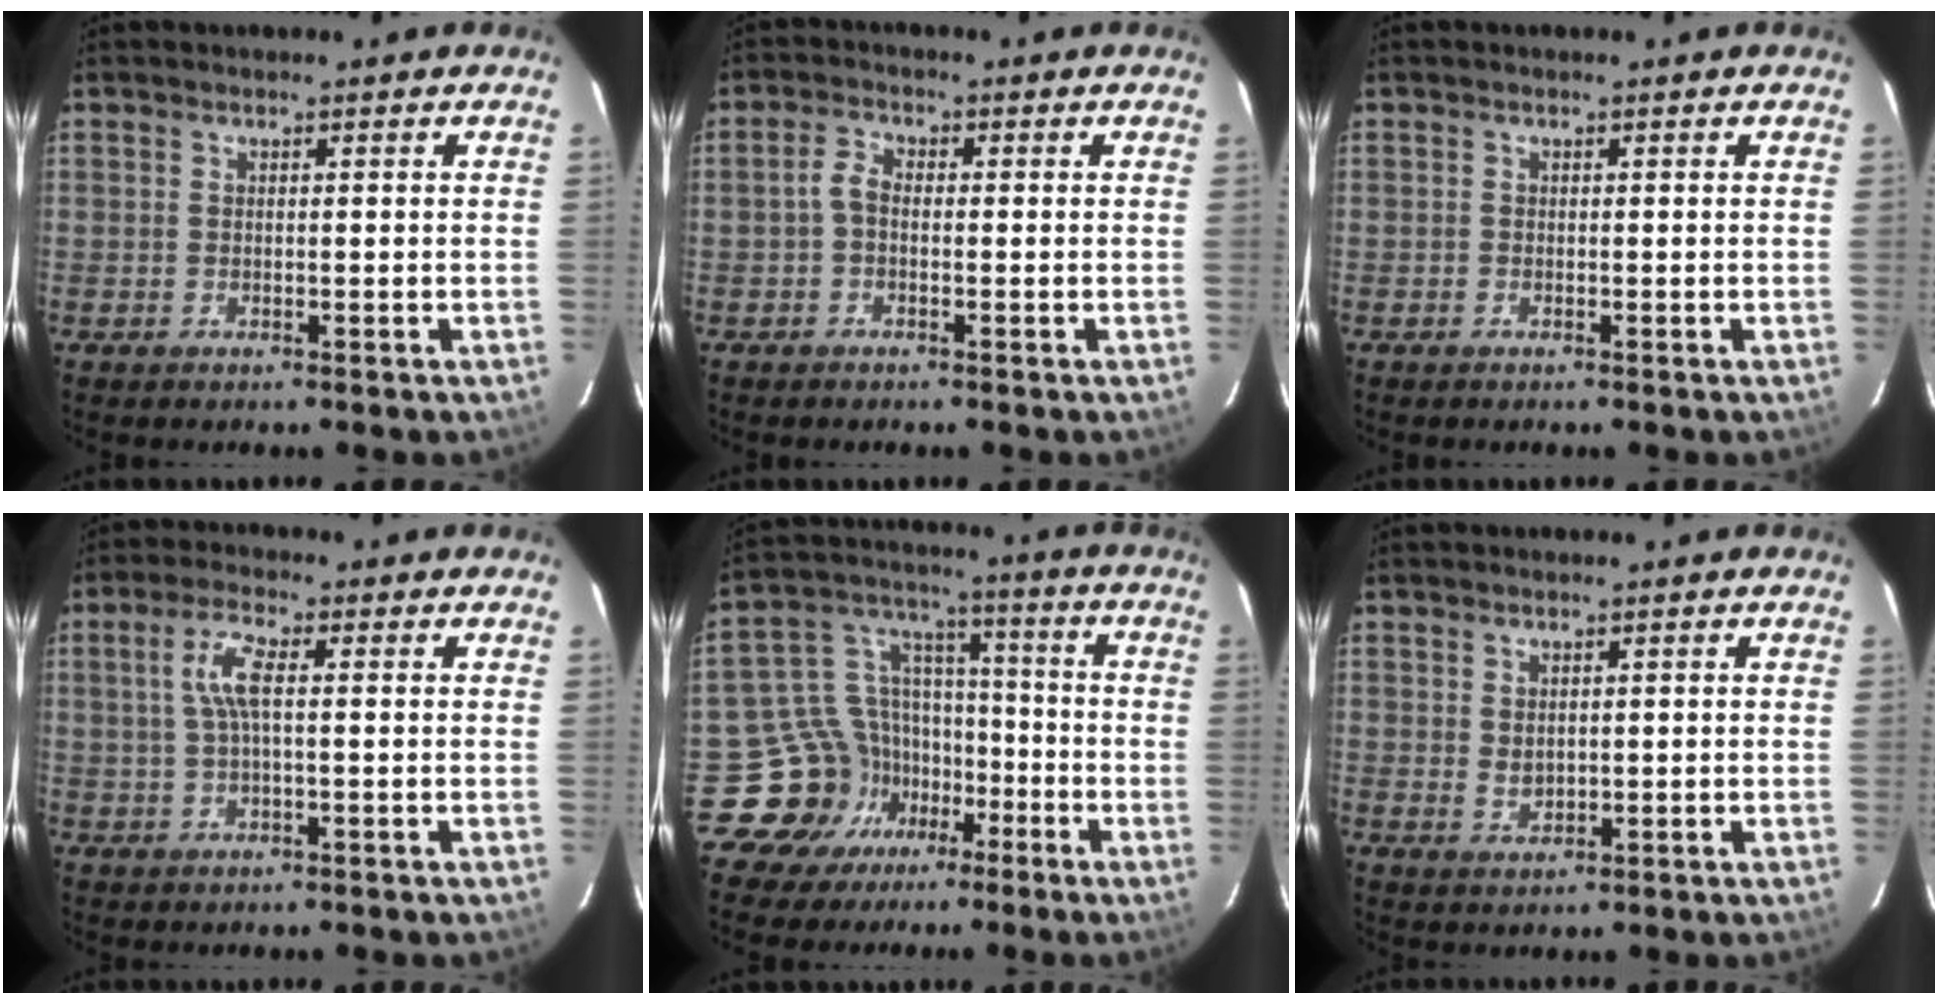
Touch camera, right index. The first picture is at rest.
{"total": 2.2, "force": [-0.8, 1.3, 1.6], "torque": [-0.038, 0.009, -0.018]}
{"total": 0.0}
{"total": 5.2, "force": [0.6, 1.1, 5.0], "torque": [-0.100, 0.007, 0.013]}
{"total": 11.9, "force": [-7.2, 9.5, 0.6], "torque": [-0.021, 0.067, -0.123]}
{"total": 2.1, "force": [0.4, 1.6, 1.3], "torque": [-0.020, -0.001, 0.011]}